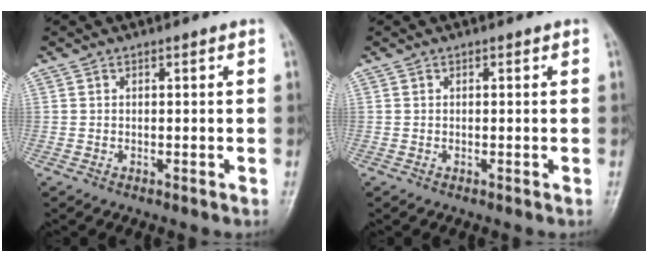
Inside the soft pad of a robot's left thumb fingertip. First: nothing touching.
{"total": 0.0}